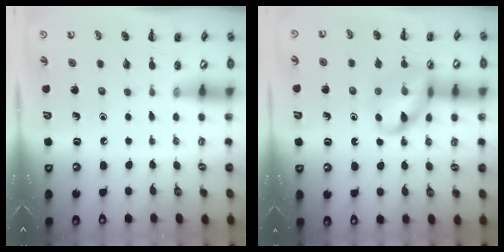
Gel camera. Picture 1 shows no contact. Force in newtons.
{"total": 12.5, "press": 12.5, "slide": 1.2}